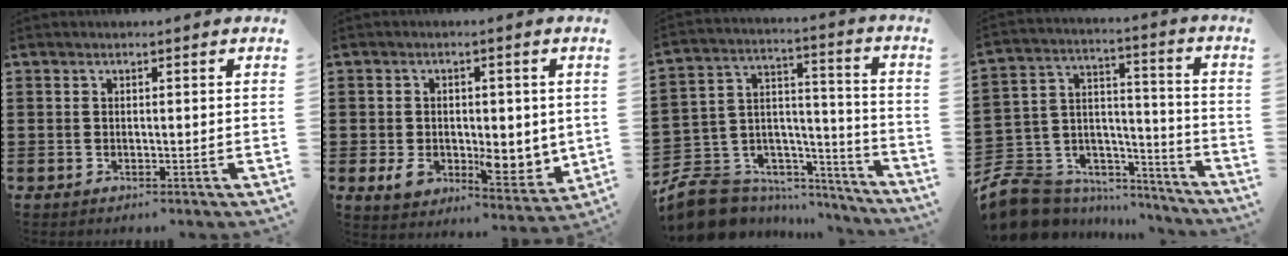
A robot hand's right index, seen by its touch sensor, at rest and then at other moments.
{"total": 8.1, "force": [-0.7, 5.4, 6.0], "torque": [-0.105, -0.001, -0.012]}
{"total": 8.8, "force": [-6.9, 5.4, 1.4], "torque": [-0.056, -0.001, -0.126]}
{"total": 9.0, "force": [-6.7, 5.7, 1.5], "torque": [-0.065, -0.004, -0.125]}